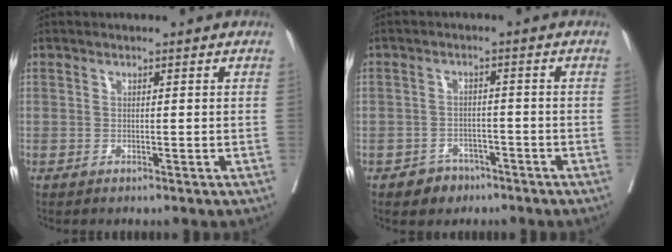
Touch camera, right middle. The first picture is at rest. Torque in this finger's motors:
{"motor_torque": [0.28, -0.25, 0.04, -0.01]}